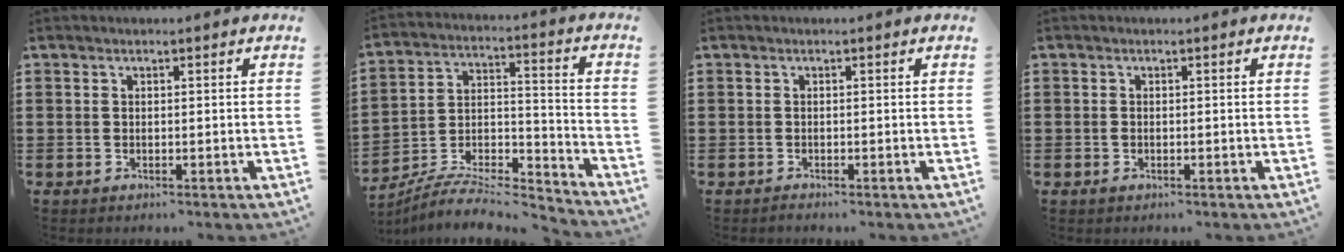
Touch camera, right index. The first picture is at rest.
{"total": 7.2, "force": [-6.8, 1.0, 1.9], "torque": [-0.033, -0.001, -0.137]}
{"total": 0.6, "force": [-0.5, 0.0, -0.1], "torque": [0.000, -0.002, -0.011]}
{"total": 0.6, "force": [-0.3, 0.4, 0.3], "torque": [-0.007, 0.001, -0.006]}